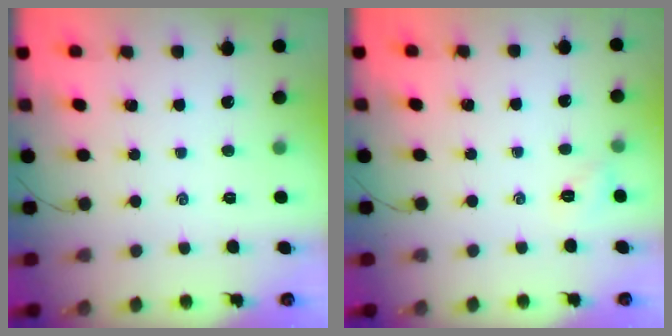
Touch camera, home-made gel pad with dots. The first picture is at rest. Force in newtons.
{"total": 2.9, "press": 2.8, "slide": 0.5}